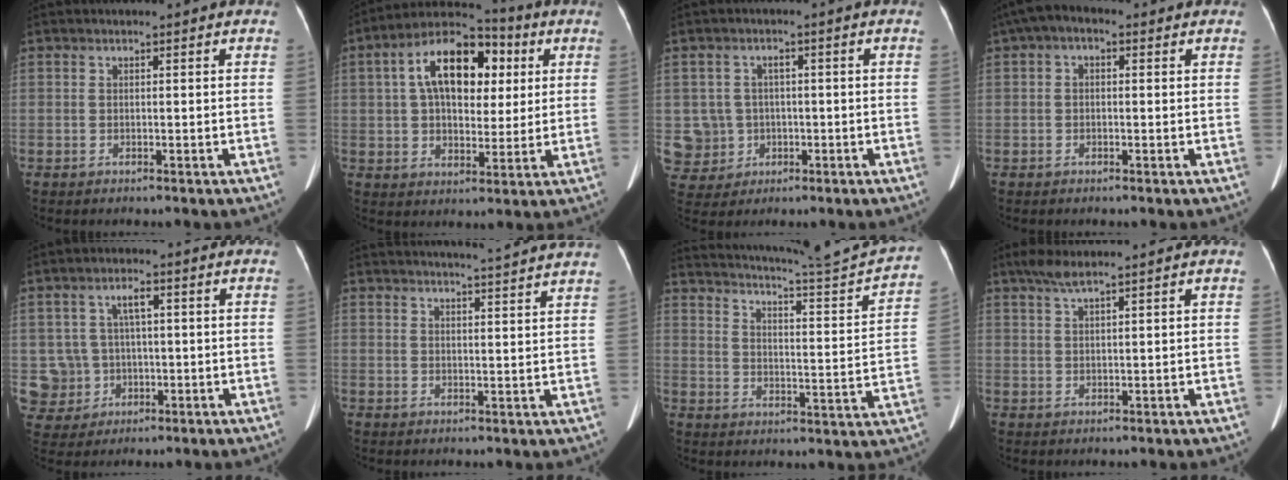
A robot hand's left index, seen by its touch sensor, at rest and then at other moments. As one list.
[{"total": 14.1, "force": [3.8, 7.6, 11.2], "torque": [-0.200, 0.042, 0.059]}, {"total": 6.5, "force": [-0.6, 6.4, 0.4], "torque": [-0.018, 0.015, 0.001]}, {"total": 3.9, "force": [1.3, 2.2, 3.0], "torque": [-0.054, 0.025, 0.015]}, {"total": 7.1, "force": [-0.3, 6.9, 1.8], "torque": [-0.047, 0.016, 0.009]}, {"total": 12.0, "force": [11.2, -1.1, 4.1], "torque": [-0.061, -0.011, 0.127]}, {"total": 20.4, "force": [19.2, -0.8, 6.7], "torque": [-0.118, -0.062, 0.249]}, {"total": 2.7, "force": [2.1, -0.2, 1.7], "torque": [-0.046, 0.012, 0.048]}]